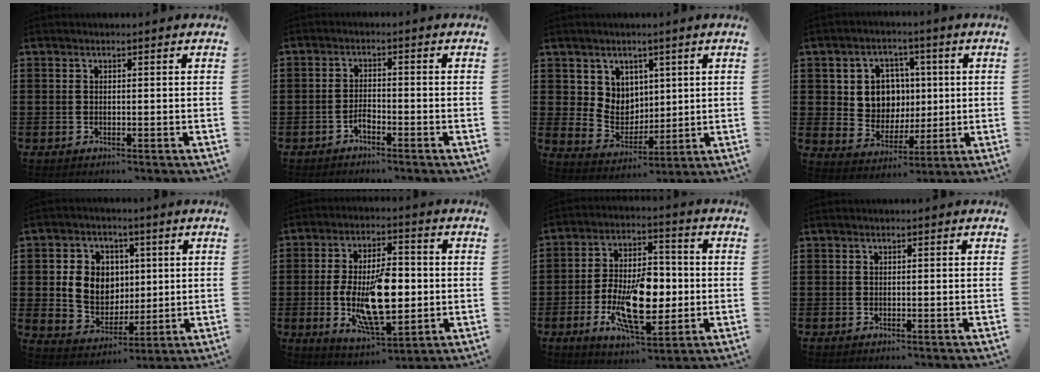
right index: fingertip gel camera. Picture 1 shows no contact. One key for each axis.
{"total": 1.9, "fx": -1.5, "fy": 0.7, "fz": 1.0, "tx": -0.023, "ty": 0.004, "tz": -0.030}
{"total": 6.0, "fx": 3.0, "fy": 5.2, "fz": 0.2, "tx": -0.031, "ty": -0.011, "tz": 0.058}
{"total": 7.6, "fx": 1.4, "fy": 6.7, "fz": 3.3, "tx": -0.080, "ty": 0.013, "tz": 0.027}
{"total": 7.4, "fx": 1.2, "fy": 6.6, "fz": 3.1, "tx": -0.072, "ty": 0.014, "tz": 0.021}
{"total": 13.5, "fx": -1.4, "fy": 6.1, "fz": 12.0, "tx": -0.226, "ty": -0.009, "tz": -0.026}
{"total": 12.8, "fx": -2.7, "fy": 6.2, "fz": 10.8, "tx": -0.200, "ty": -0.005, "tz": -0.048}
{"total": 0.0}